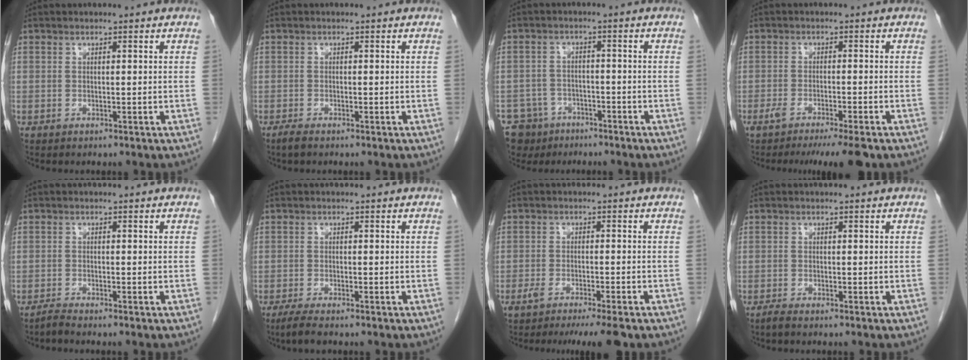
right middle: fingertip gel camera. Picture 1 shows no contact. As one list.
[{"total": 1.2, "force": [-1.0, 0.1, 0.7], "torque": [-0.026, -0.004, -0.021]}, {"total": 7.8, "force": [-5.5, 5.5, 0.8], "torque": [-0.021, 0.006, -0.088]}, {"total": 7.8, "force": [-6.0, 0.2, 5.0], "torque": [-0.063, -0.014, -0.091]}, {"total": 1.2, "force": [-1.1, -0.3, 0.3], "torque": [-0.010, -0.002, -0.024]}, {"total": 2.8, "force": [-2.1, 0.2, 1.7], "torque": [-0.040, -0.009, -0.039]}, {"total": 7.3, "force": [-5.7, 0.2, 4.6], "torque": [-0.058, -0.012, -0.085]}, {"total": 0.9, "force": [-0.7, -0.1, 0.5], "torque": [-0.015, -0.002, -0.017]}]